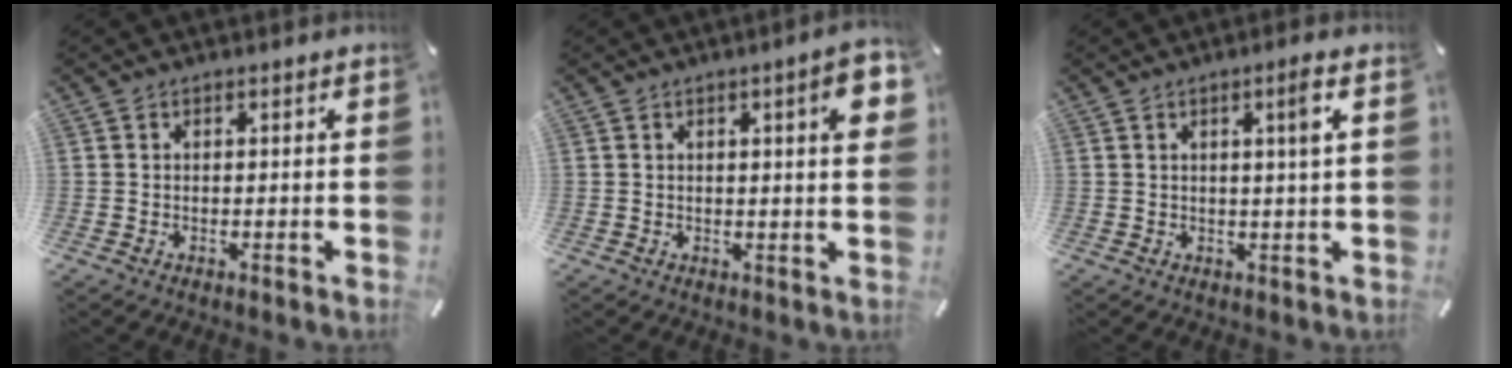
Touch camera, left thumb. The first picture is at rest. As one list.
[{"total": 6.8, "force": [1.9, 1.3, 6.4], "torque": [-0.096, -0.003, 0.027]}, {"total": 4.3, "force": [1.5, -0.2, 4.0], "torque": [-0.071, -0.006, 0.019]}]